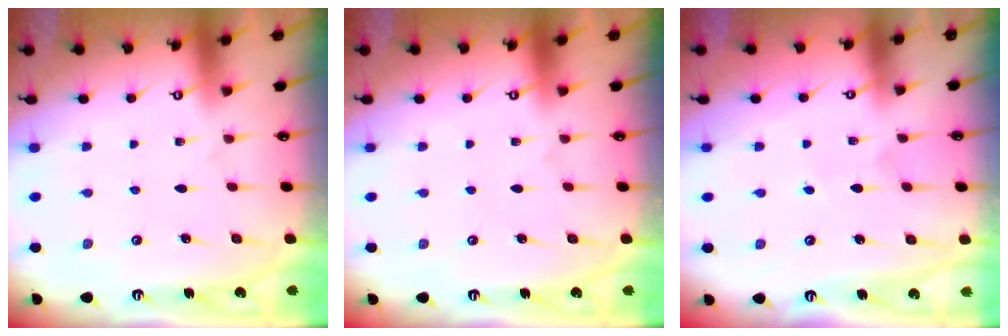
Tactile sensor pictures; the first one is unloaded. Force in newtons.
{"total": 0.0}
{"total": 2.8, "press": 2.8, "slide": 0.2}